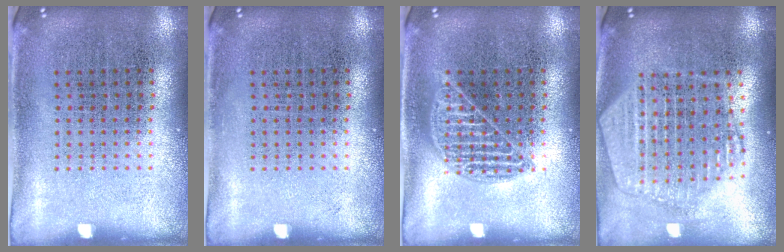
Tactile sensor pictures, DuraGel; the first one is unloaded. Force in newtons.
{"total": 0.0}
{"total": 1.7, "press": 1.7, "slide": 0.1}
{"total": 2.3, "press": 2.1, "slide": 1.1}